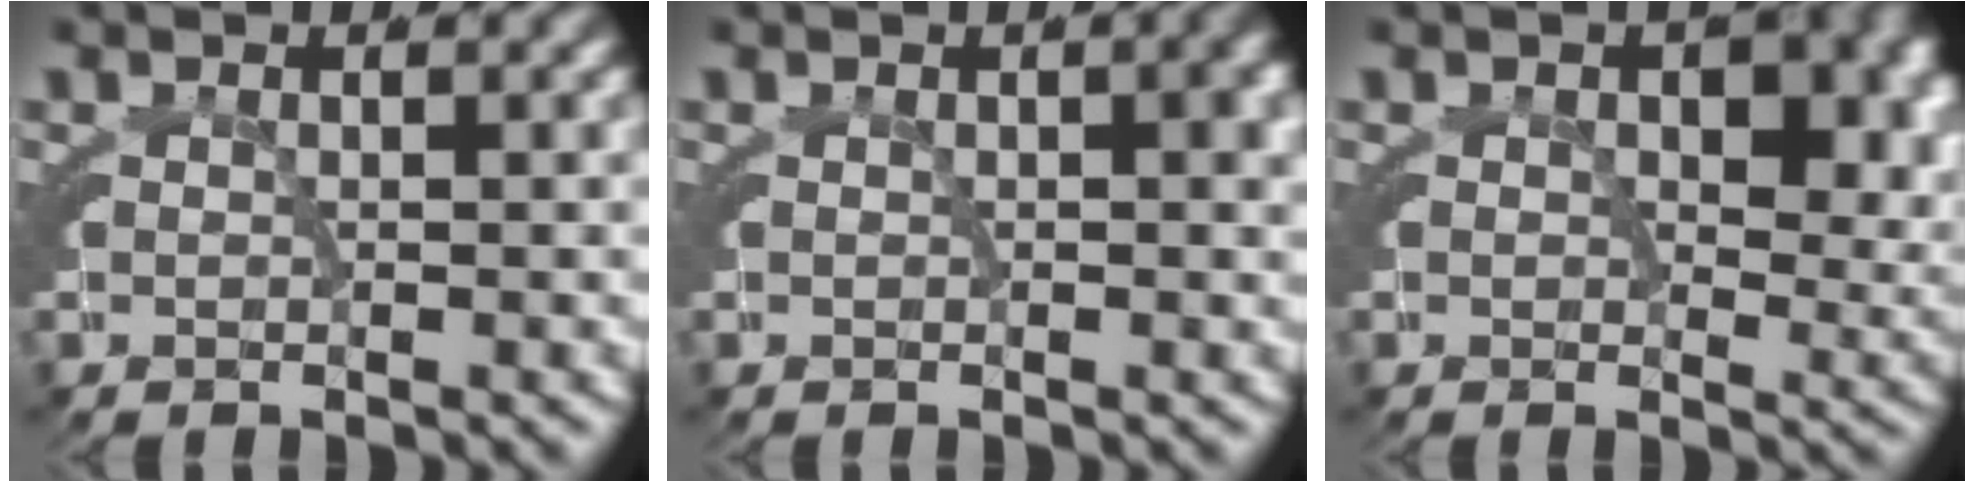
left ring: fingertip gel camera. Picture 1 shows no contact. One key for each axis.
{"total": 0.8, "fx": -0.1, "fy": 0.2, "fz": 0.8, "tx": 0.005, "ty": 0.014, "tz": -0.010}
{"total": 5.2, "fx": 1.1, "fy": 2.8, "fz": 4.3, "tx": -0.036, "ty": -0.003, "tz": 0.012}